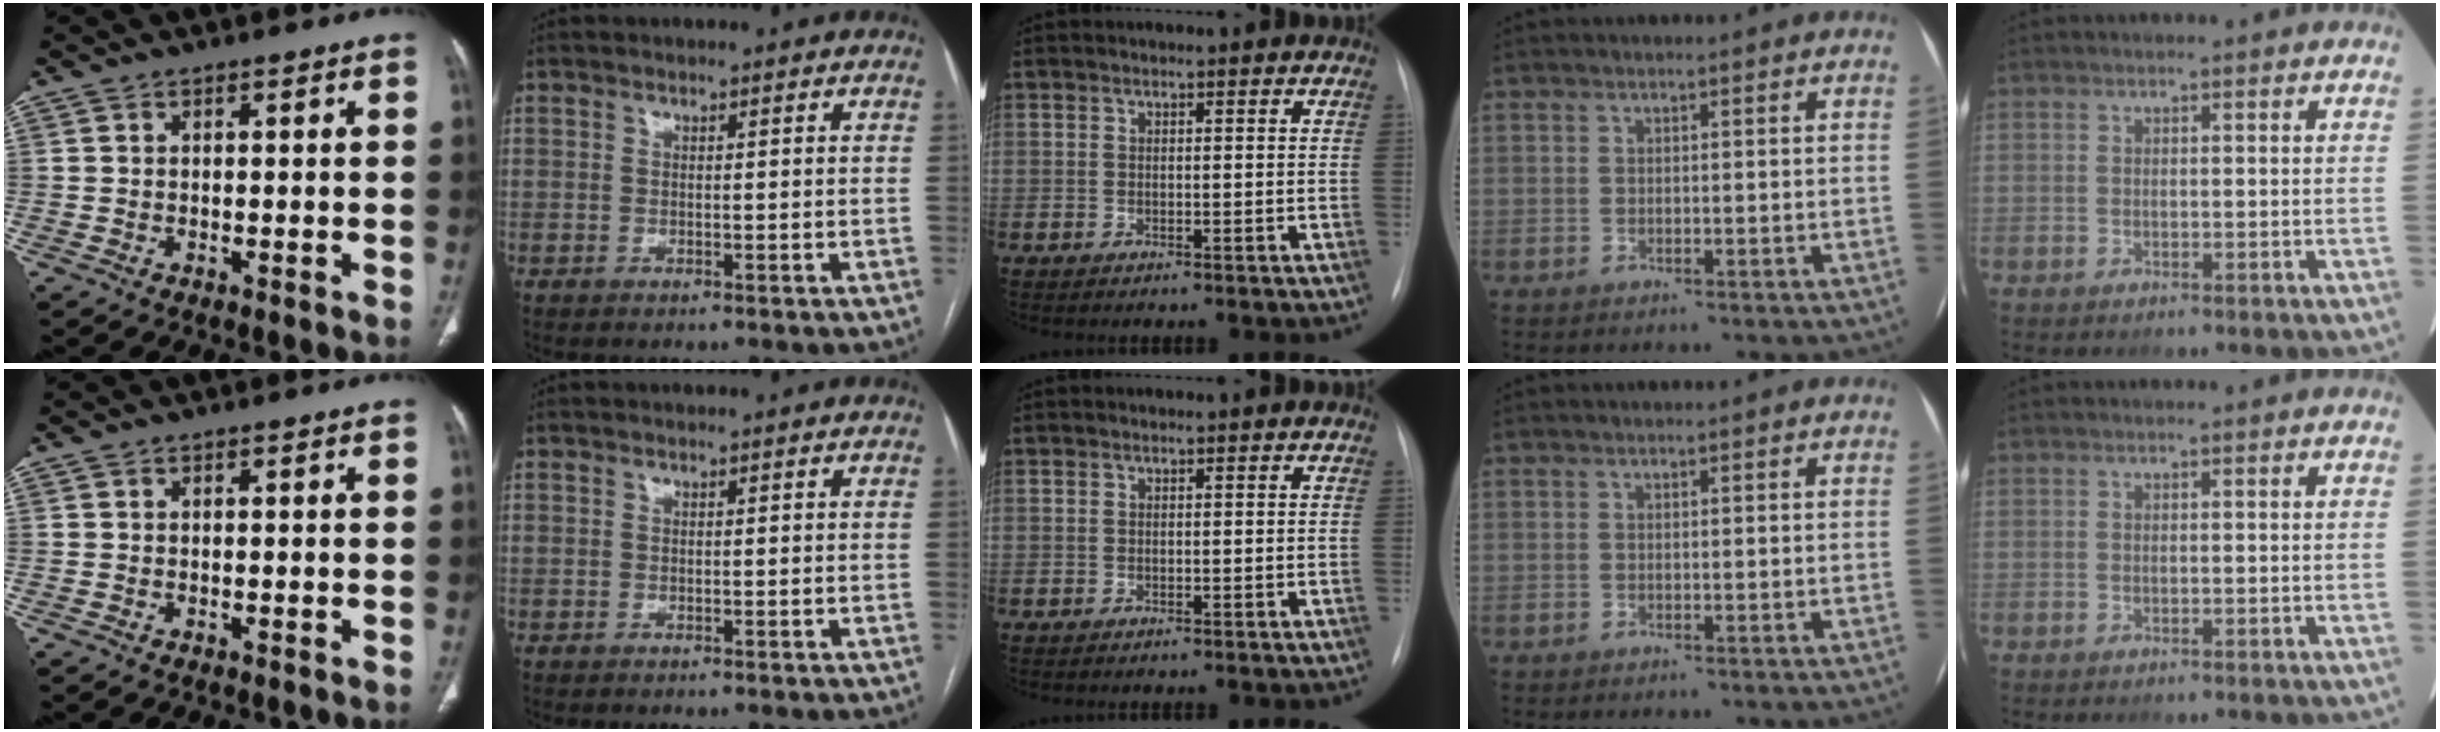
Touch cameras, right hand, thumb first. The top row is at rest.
{}